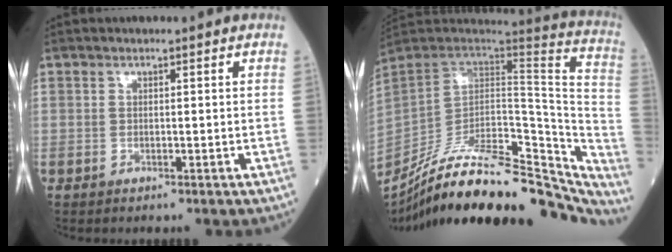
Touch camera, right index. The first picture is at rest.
{"total": 34.8, "force": [-29.7, 9.0, 15.7], "torque": [-0.197, -0.023, -0.418]}